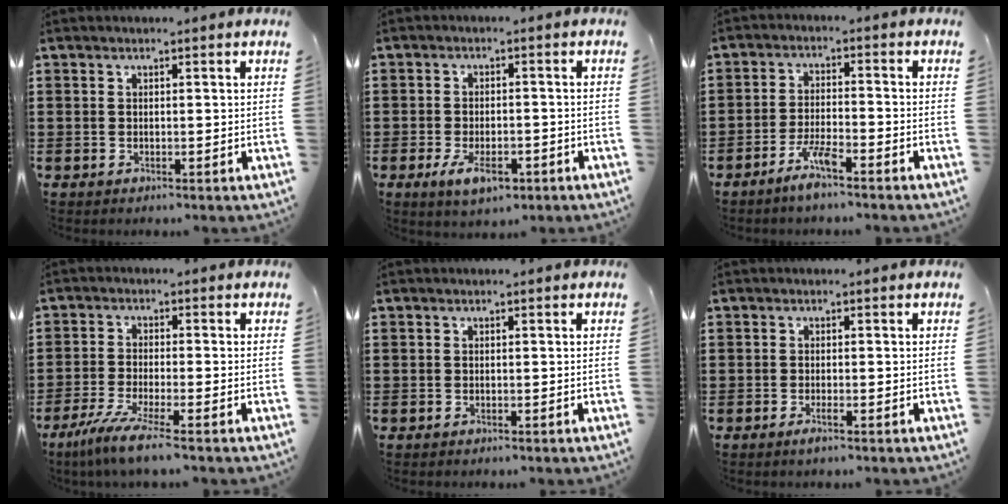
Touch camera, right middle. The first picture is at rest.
{"total": 4.8, "force": [-2.7, 2.2, 3.3], "torque": [-0.065, 0.000, -0.052]}
{"total": 4.5, "force": [-3.3, 0.5, 2.9], "torque": [-0.064, 0.002, -0.064]}
{"total": 5.8, "force": [-4.5, 0.1, 3.7], "torque": [-0.087, -0.022, -0.089]}
{"total": 0.6, "force": [-0.5, 0.2, 0.0], "torque": [-0.001, 0.000, -0.011]}
{"total": 1.3, "force": [-0.8, 0.1, 1.0], "torque": [-0.018, -0.004, -0.014]}